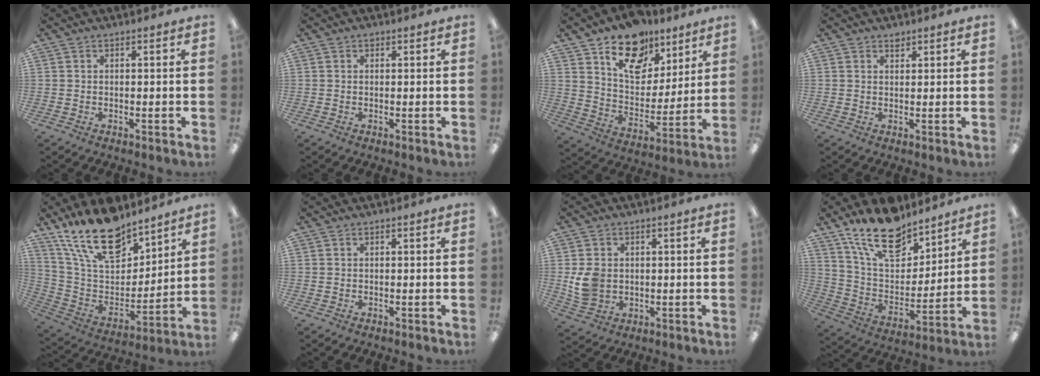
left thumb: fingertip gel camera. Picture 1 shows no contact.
{"total": 0.6, "force": [0.4, 0.4, 0.3], "torque": [-0.007, 0.004, 0.006]}
{"total": 16.0, "force": [10.9, 9.4, 7.0], "torque": [-0.113, -0.059, 0.198]}
{"total": 1.5, "force": [1.3, 0.7, 0.4], "torque": [0.000, -0.004, 0.023]}
{"total": 20.9, "force": [15.5, 9.5, 10.3], "torque": [-0.193, -0.090, 0.278]}
{"total": 0.0}
{"total": 6.9, "force": [0.3, 5.8, 3.7], "torque": [-0.075, 0.004, 0.005]}
{"total": 18.7, "force": [13.9, 8.7, 8.9], "torque": [-0.162, -0.080, 0.250]}